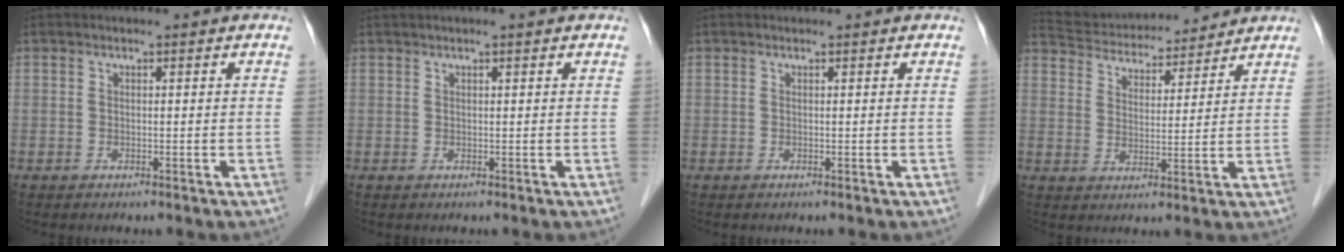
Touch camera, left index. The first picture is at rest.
{"total": 1.6, "force": [1.1, -0.1, 1.1], "torque": [-0.015, 0.017, 0.019]}
{"total": 0.0}
{"total": 13.2, "force": [12.5, 2.6, 3.2], "torque": [-0.056, 0.023, 0.200]}